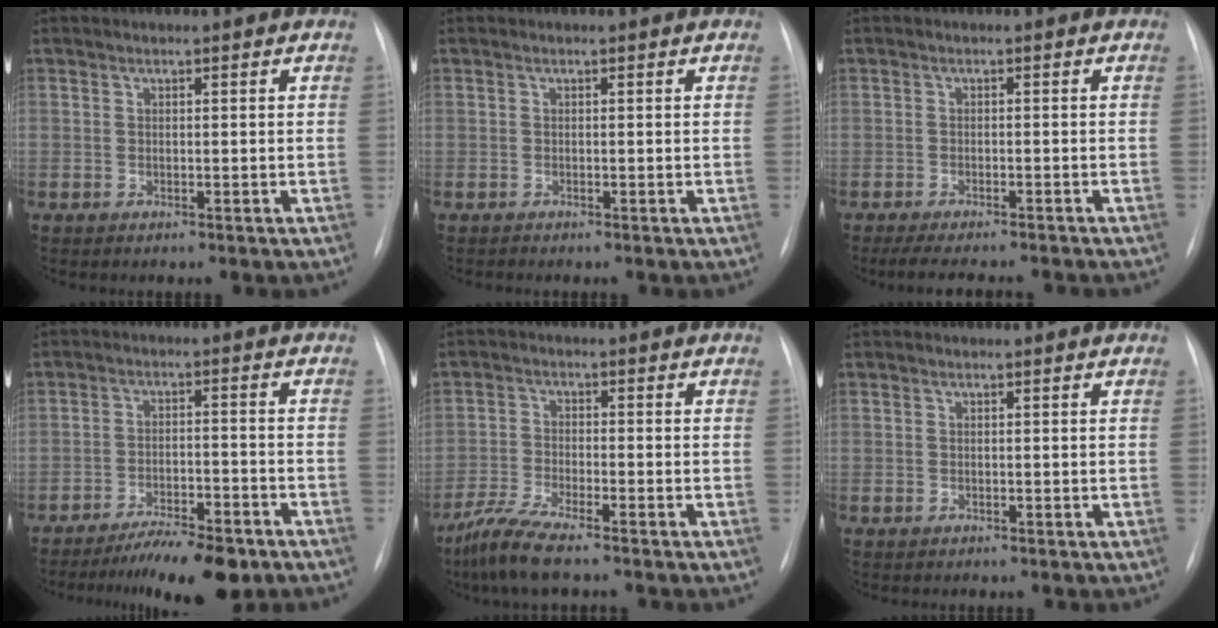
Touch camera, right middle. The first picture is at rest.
{"total": 0.0}
{"total": 9.9, "force": [-9.0, 1.2, 4.1], "torque": [-0.057, -0.010, -0.119]}
{"total": 9.8, "force": [-7.6, 2.1, 5.8], "torque": [-0.083, -0.015, -0.122]}
{"total": 6.5, "force": [-5.1, 0.5, 4.0], "torque": [-0.093, -0.022, -0.099]}
{"total": 0.0}